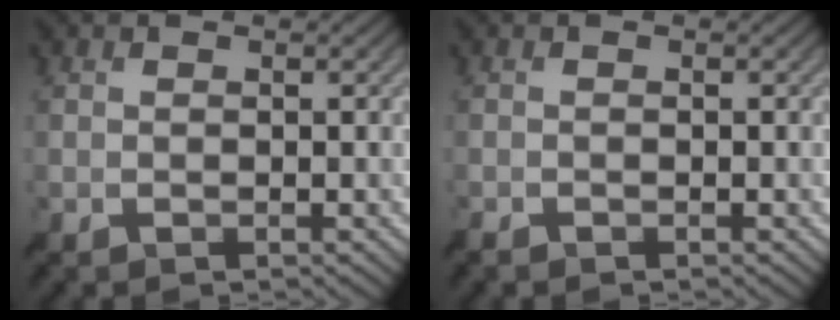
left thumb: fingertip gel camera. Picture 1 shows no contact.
{"total": 0.6, "force": [-0.6, 0.1, 0.1], "torque": [-0.001, -0.003, -0.013]}